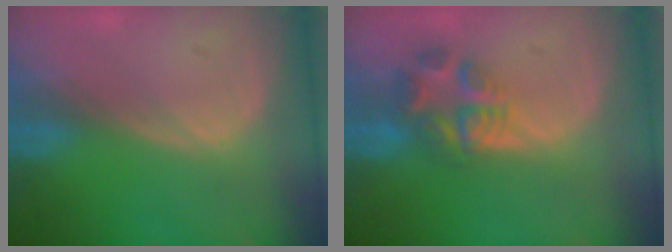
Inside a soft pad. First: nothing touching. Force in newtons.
{"total": 6.0, "press": 6.0, "slide": 0.5}